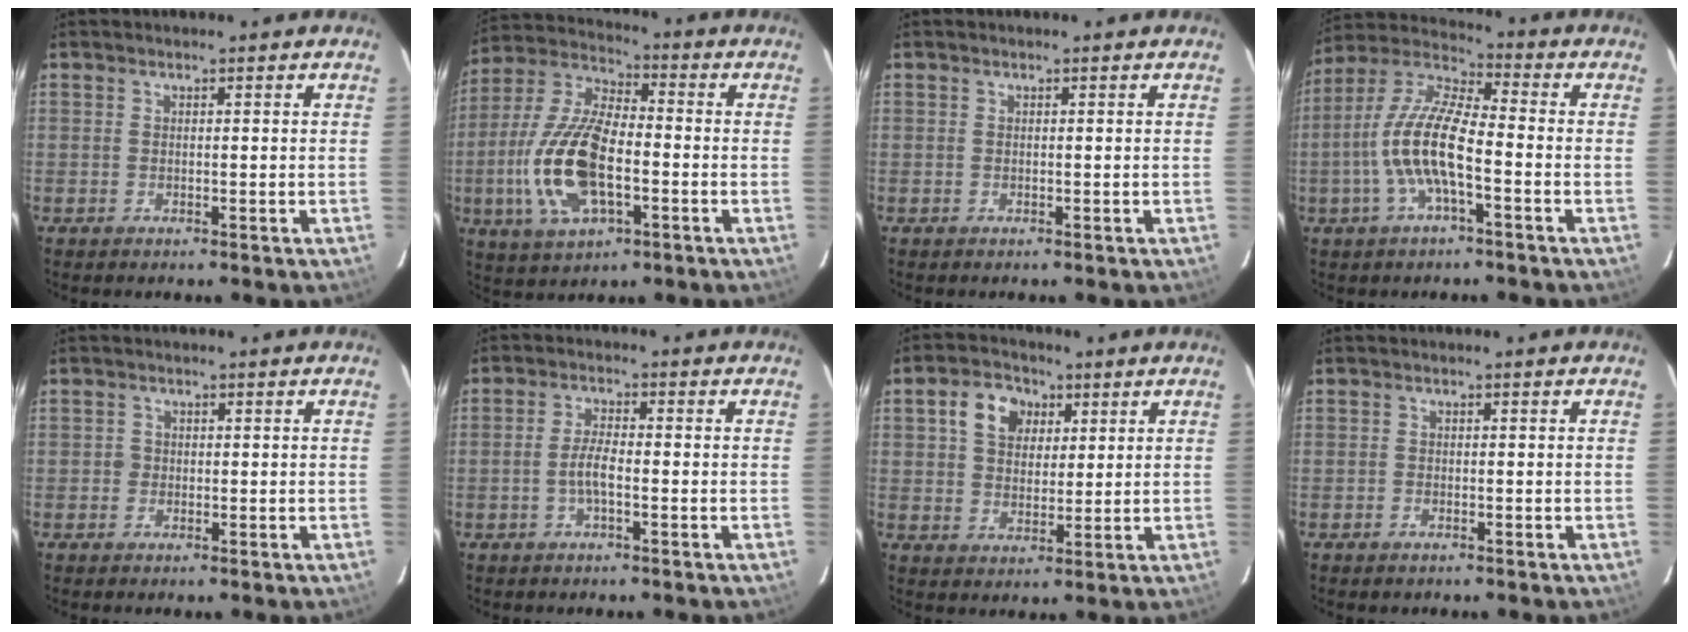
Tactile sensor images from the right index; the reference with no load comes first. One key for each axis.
{"total": 17.4, "fx": -4.1, "fy": 7.7, "fz": 15.1, "tx": -0.327, "ty": -0.003, "tz": -0.078}
{"total": 0.0}
{"total": 12.7, "fx": -3.4, "fy": 3.4, "fz": 11.8, "tx": -0.243, "ty": 0.004, "tz": -0.070}
{"total": 1.1, "fx": -0.3, "fy": 1.1, "fz": 0.1, "tx": 0.000, "ty": 0.002, "tz": -0.004}
{"total": 3.5, "fx": -1.3, "fy": 0.8, "fz": 3.2, "tx": -0.067, "ty": 0.003, "tz": -0.023}
{"total": 7.7, "fx": 3.0, "fy": 5.8, "fz": 4.2, "tx": -0.076, "ty": 0.025, "tz": 0.053}
{"total": 1.1, "fx": -0.9, "fy": 0.6, "fz": 0.2, "tx": -0.003, "ty": 0.000, "tz": -0.016}